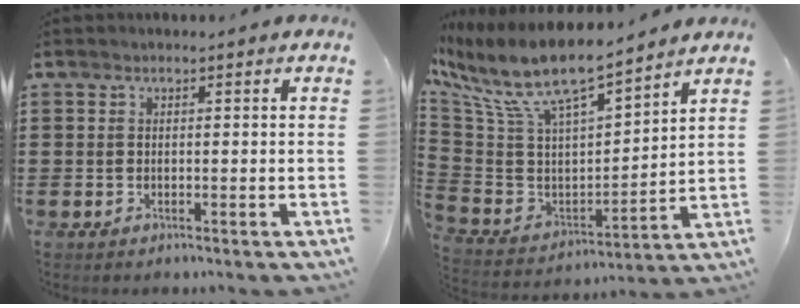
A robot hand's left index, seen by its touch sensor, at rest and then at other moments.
{"total": 11.3, "force": [8.5, 2.9, 6.9], "torque": [-0.174, -0.061, 0.145]}